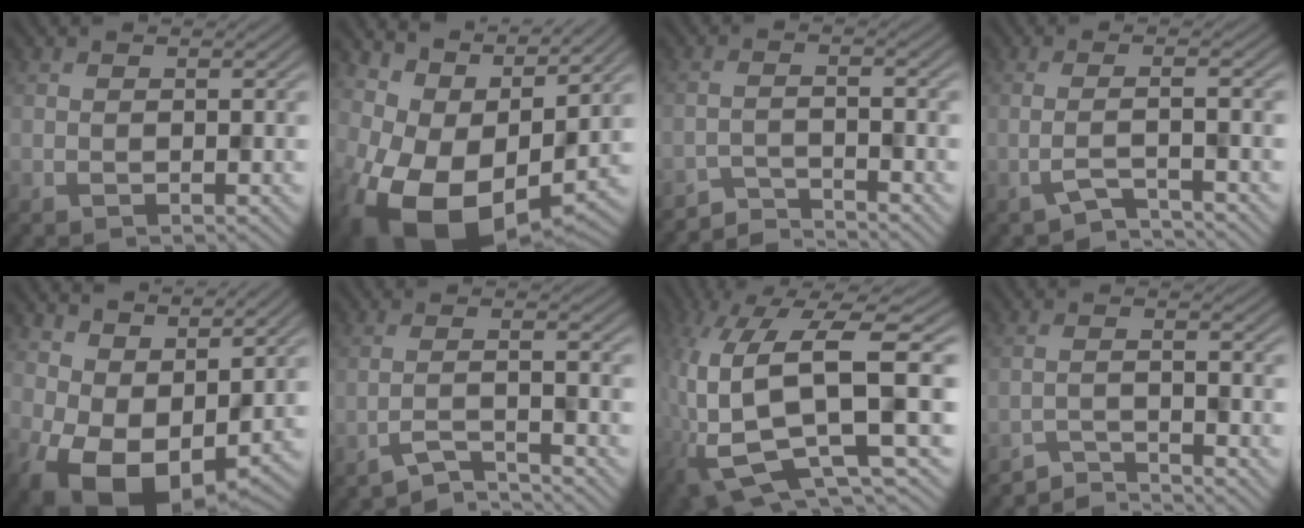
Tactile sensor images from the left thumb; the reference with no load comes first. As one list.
[{"total": 14.2, "force": [0.6, 8.6, 11.2], "torque": [-0.212, -0.033, 0.032]}, {"total": 3.1, "force": [-3.1, 0.2, 0.5], "torque": [-0.003, 0.002, -0.067]}, {"total": 3.2, "force": [-2.2, 0.5, 2.4], "torque": [-0.030, 0.006, -0.065]}, {"total": 11.3, "force": [1.5, 7.4, 8.5], "torque": [-0.176, -0.027, 0.036]}, {"total": 3.7, "force": [-3.2, 0.2, 1.8], "torque": [-0.017, 0.011, -0.079]}, {"total": 16.4, "force": [-2.9, 5.4, 15.2], "torque": [-0.331, 0.000, -0.039]}, {"total": 3.3, "force": [-3.2, 0.2, 0.8], "torque": [-0.007, 0.002, -0.071]}]